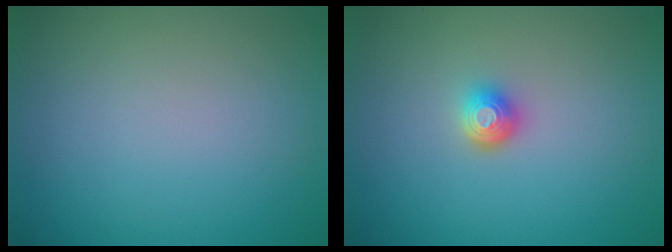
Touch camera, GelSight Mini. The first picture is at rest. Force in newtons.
{"total": 1.7, "press": 1.3, "slide": 1.1}